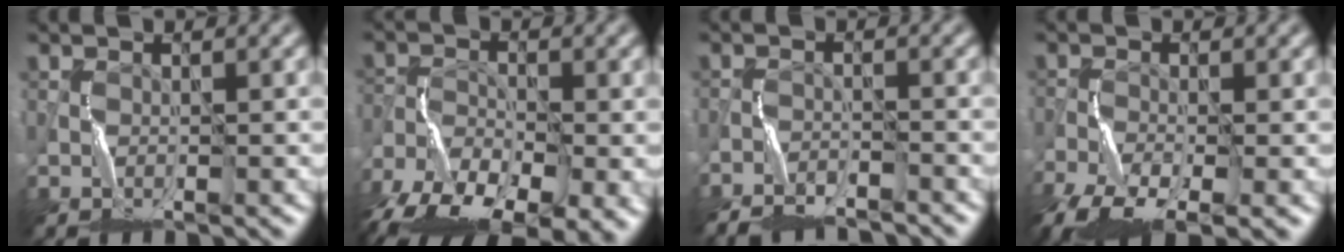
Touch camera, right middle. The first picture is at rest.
{"total": 10.8, "force": [-7.0, 4.6, 6.8], "torque": [-0.126, -0.022, -0.128]}
{"total": 6.5, "force": [-6.2, 1.4, 1.2], "torque": [-0.021, -0.006, -0.102]}
{"total": 8.4, "force": [-5.5, 3.0, 5.5], "torque": [-0.122, -0.033, -0.107]}